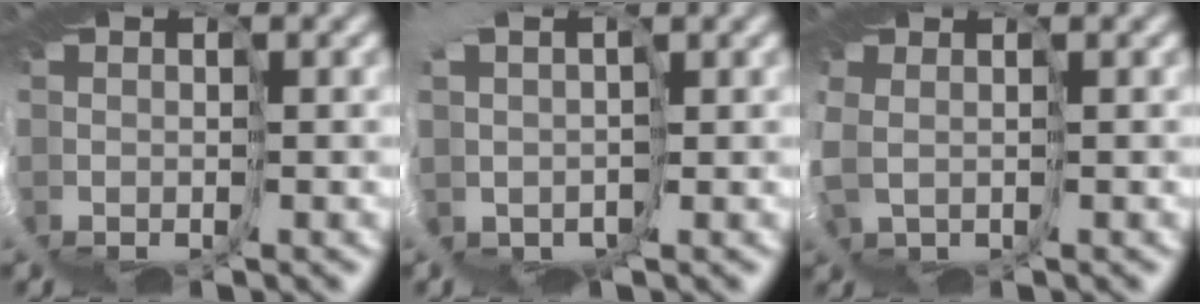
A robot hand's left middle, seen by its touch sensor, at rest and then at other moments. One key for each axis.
{"total": 4.6, "fx": 0.5, "fy": 3.1, "fz": 3.3, "tx": -0.076, "ty": -0.023, "tz": 0.000}
{"total": 3.3, "fx": 0.6, "fy": 2.5, "fz": 2.0, "tx": -0.082, "ty": 0.001, "tz": 0.022}